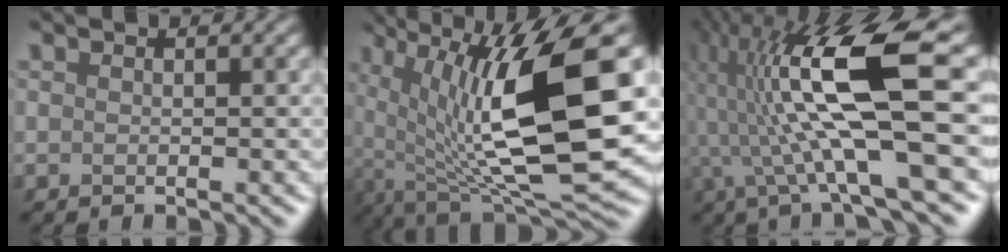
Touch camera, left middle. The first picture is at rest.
{"total": 12.9, "force": [0.7, 4.1, 12.2], "torque": [-0.223, -0.022, 0.023]}
{"total": 12.3, "force": [1.6, 2.3, 12.0], "torque": [-0.242, 0.011, 0.043]}